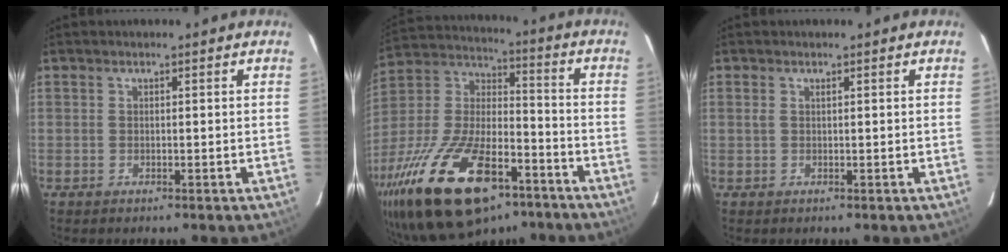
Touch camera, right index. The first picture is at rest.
{"total": 29.7, "force": [-17.2, 13.1, 20.3], "torque": [-0.412, -0.022, -0.280]}
{"total": 0.5, "force": [0.3, 0.1, 0.4], "torque": [-0.011, 0.003, 0.005]}